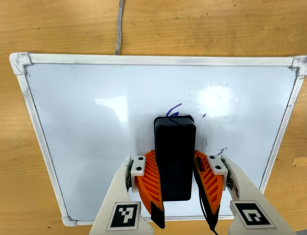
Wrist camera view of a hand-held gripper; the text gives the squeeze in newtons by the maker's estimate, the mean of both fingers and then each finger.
{"total": 11.1, "left": 10.8, "right": 11.4}